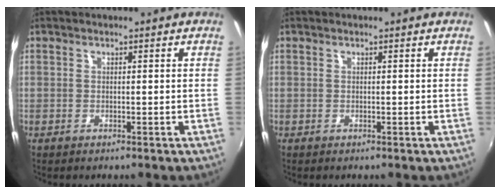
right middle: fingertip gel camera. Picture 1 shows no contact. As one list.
[{"total": 0.0}]